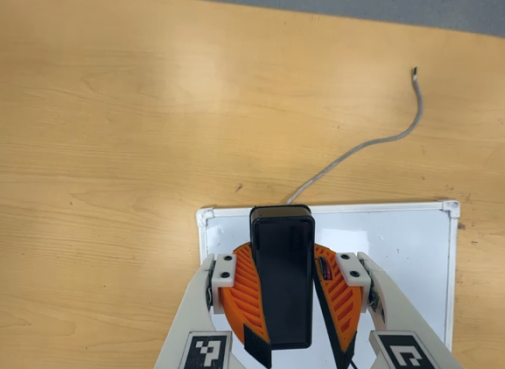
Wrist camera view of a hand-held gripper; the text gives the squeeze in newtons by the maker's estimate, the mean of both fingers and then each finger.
{"total": 13.7, "left": 12.4, "right": 14.9}